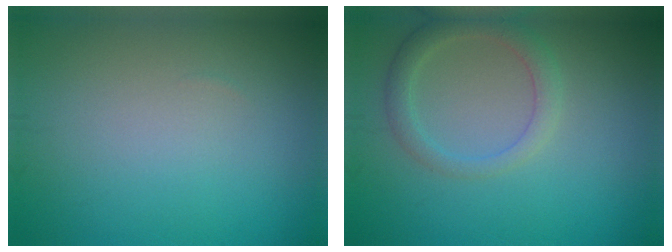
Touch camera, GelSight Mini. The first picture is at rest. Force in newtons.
{"total": 2.6, "press": 2.6, "slide": 0.3}